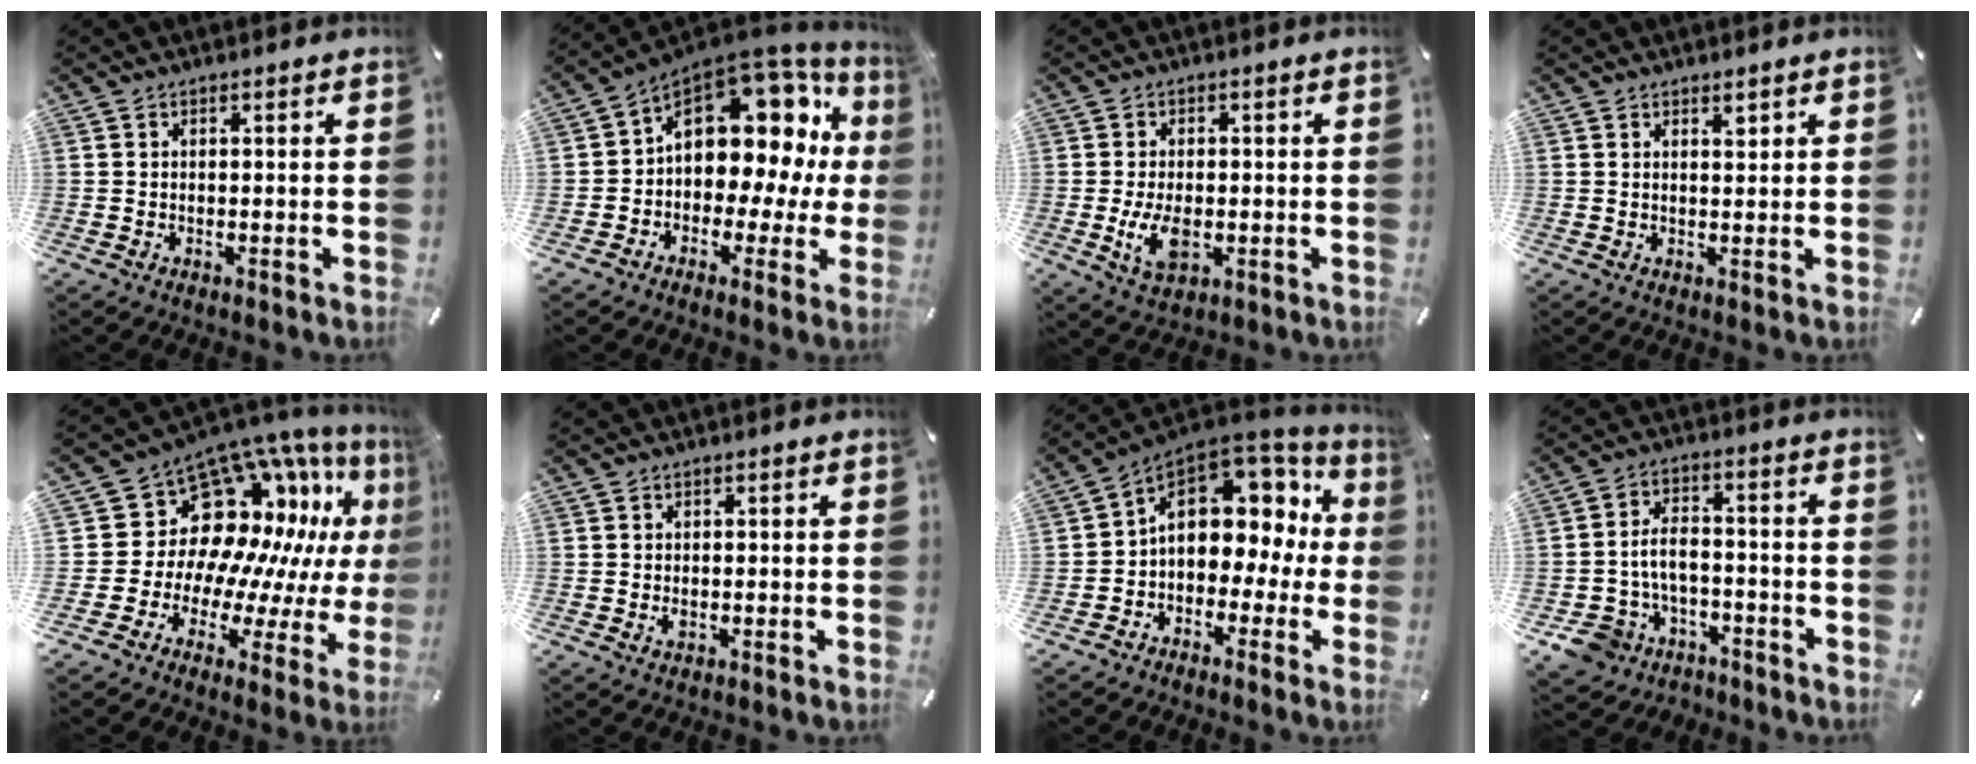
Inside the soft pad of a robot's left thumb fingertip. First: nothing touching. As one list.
[{"total": 14.0, "force": [5.3, 9.9, 8.4], "torque": [-0.116, -0.052, 0.091]}, {"total": 7.1, "force": [-1.3, 4.3, 5.4], "torque": [-0.122, -0.008, -0.027]}, {"total": 1.6, "force": [1.2, 0.8, 0.8], "torque": [0.000, -0.006, 0.018]}, {"total": 18.1, "force": [9.3, 12.6, 8.9], "torque": [-0.131, -0.109, 0.190]}, {"total": 1.2, "force": [-0.1, 0.9, 0.8], "torque": [-0.015, 0.002, -0.003]}, {"total": 11.3, "force": [3.4, 8.7, 6.4], "torque": [-0.107, -0.019, 0.064]}, {"total": 9.1, "force": [-3.4, 7.3, 4.2], "torque": [-0.103, 0.023, -0.061]}]